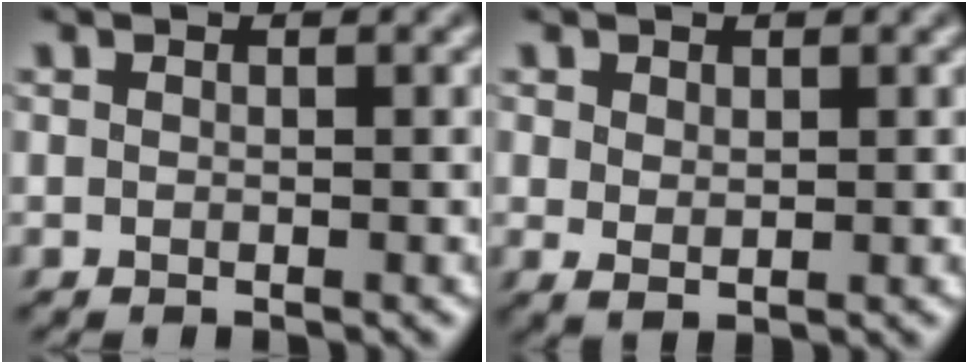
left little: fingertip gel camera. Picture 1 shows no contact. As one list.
[{"total": 1.2, "force": [0.5, 0.6, 0.8], "torque": [-0.019, -0.003, 0.014]}]